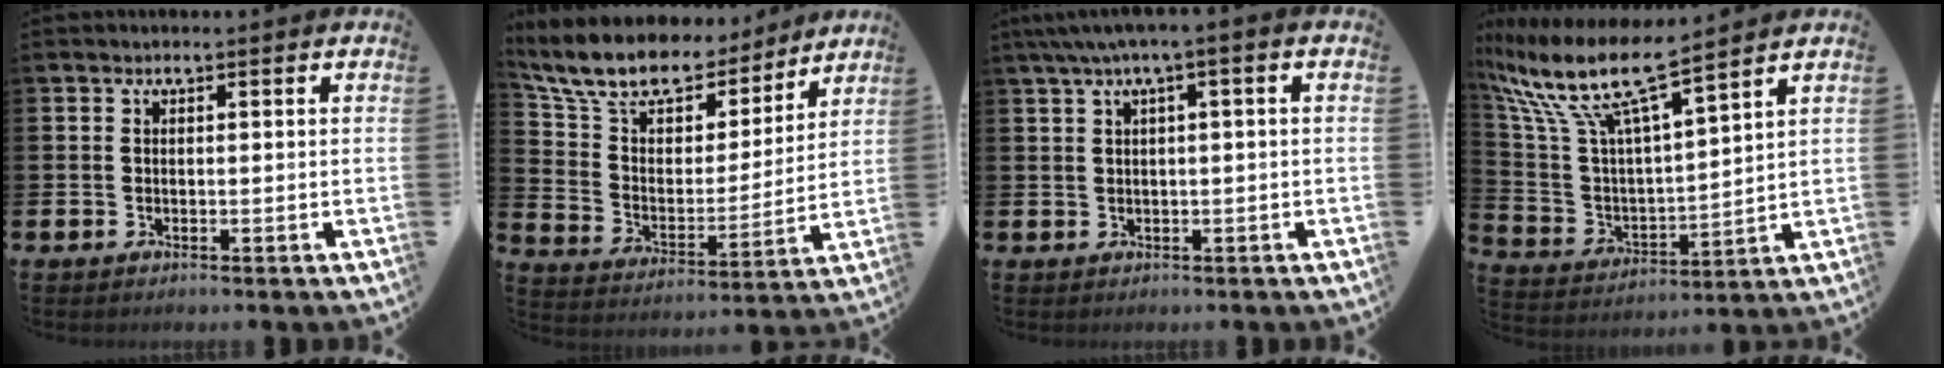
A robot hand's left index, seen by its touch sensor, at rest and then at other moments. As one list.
[{"total": 11.5, "force": [10.1, 4.5, 3.2], "torque": [-0.116, -0.063, 0.181]}, {"total": 2.5, "force": [0.5, 0.1, 2.5], "torque": [-0.053, 0.004, 0.009]}, {"total": 10.2, "force": [8.7, 1.3, 5.1], "torque": [-0.144, -0.056, 0.145]}]